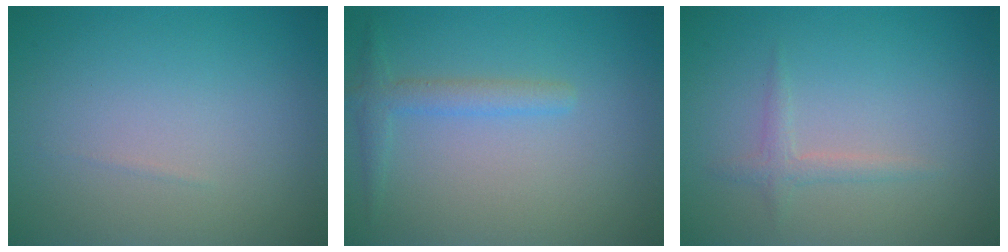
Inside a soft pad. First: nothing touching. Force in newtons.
{"total": 1.4, "press": 1.4, "slide": 0.1}
{"total": 1.3, "press": 1.3, "slide": 0.0}